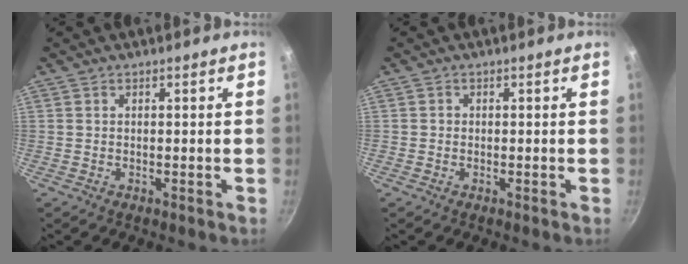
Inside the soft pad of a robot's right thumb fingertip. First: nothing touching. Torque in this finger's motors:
{"motor_torque": [-0.06, 0.17, -0.29, 0.54, 0.01]}